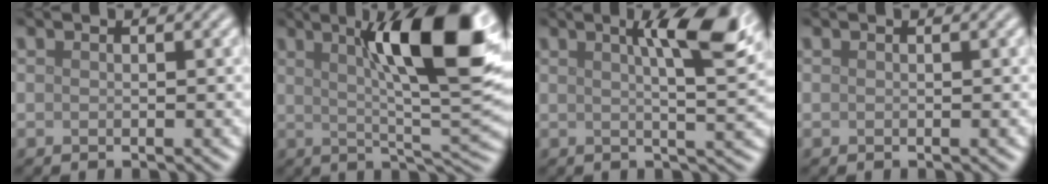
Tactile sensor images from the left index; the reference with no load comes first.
{"total": 12.3, "force": [4.4, 2.6, 11.2], "torque": [-0.154, 0.011, 0.068]}
{"total": 7.4, "force": [2.8, 1.4, 6.7], "torque": [-0.079, 0.010, 0.038]}
{"total": 0.0}